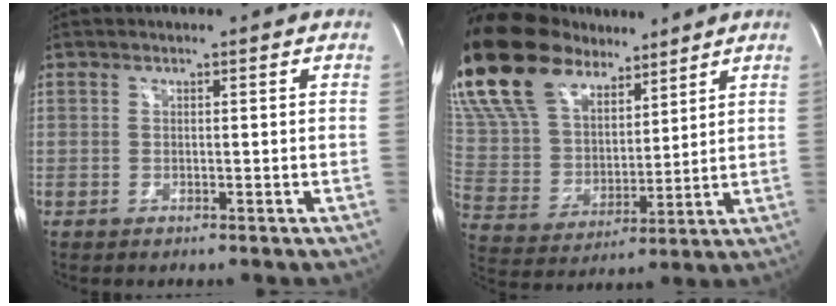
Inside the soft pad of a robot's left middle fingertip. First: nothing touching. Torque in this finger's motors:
{"motor_torque": [0.32, -0.40, 1.05, 0.21]}